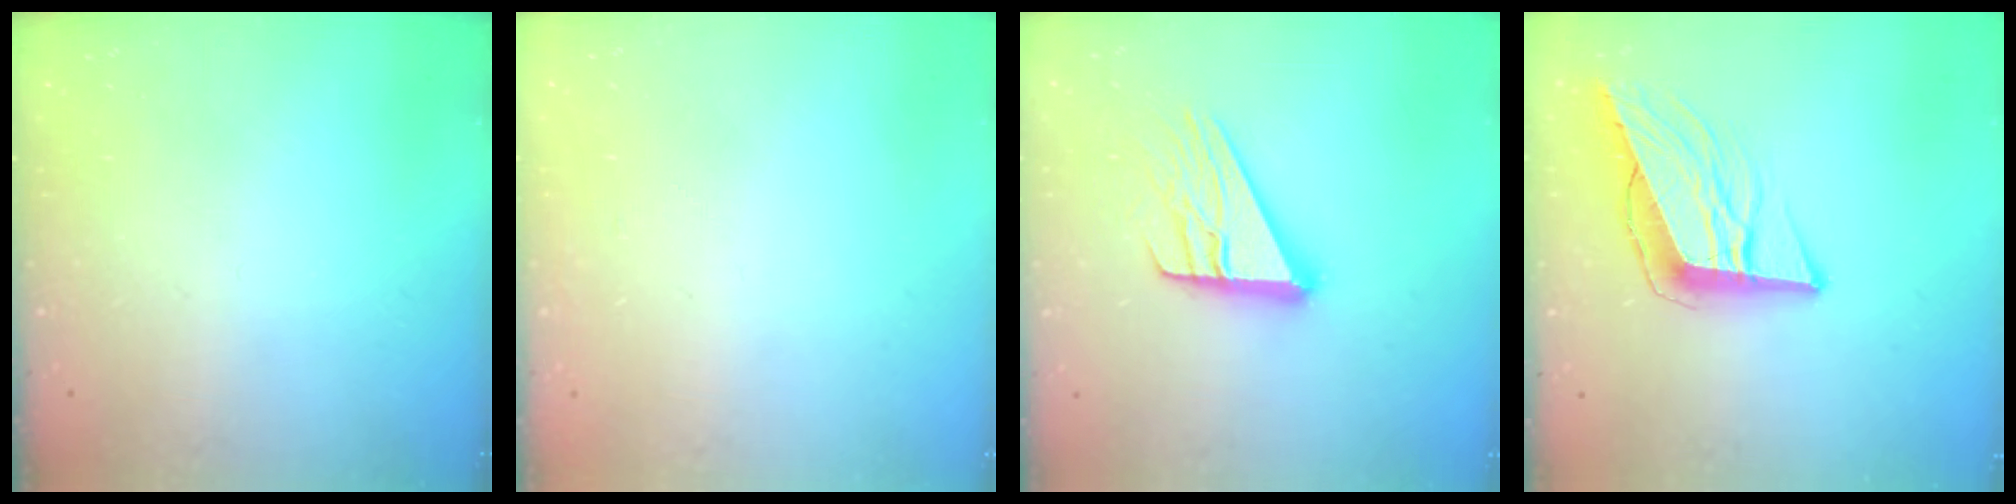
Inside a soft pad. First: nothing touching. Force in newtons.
{"total": 0.9, "press": 0.9, "slide": 0.0}
{"total": 15.4, "press": 15.3, "slide": 1.4}
{"total": 12.4, "press": 11.9, "slide": 3.6}